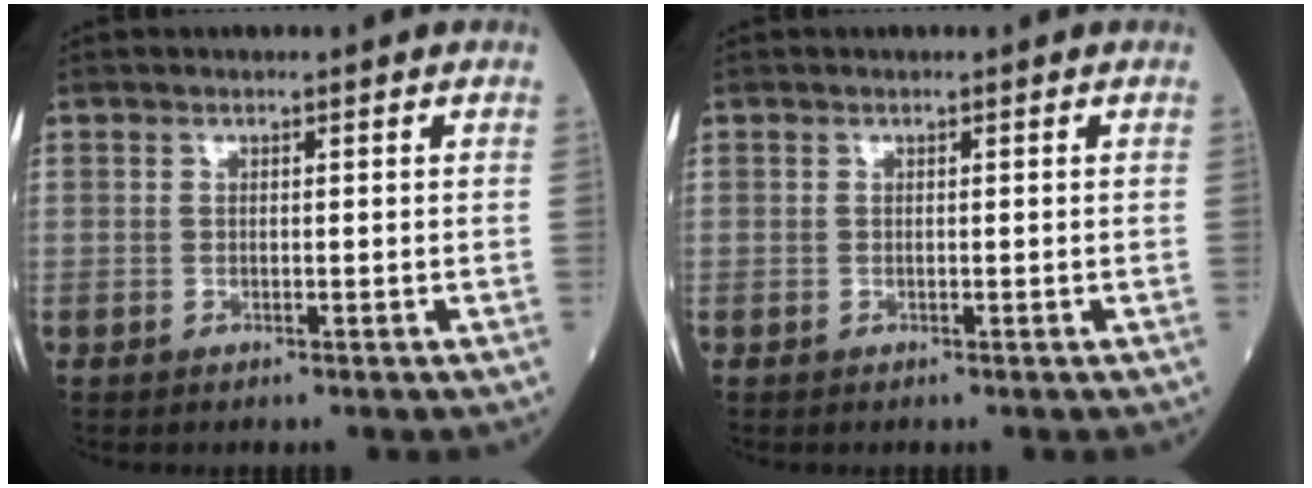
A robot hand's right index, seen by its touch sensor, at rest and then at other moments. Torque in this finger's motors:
{"motor_torque": [0.00, 0.00, 0.00, -0.01]}